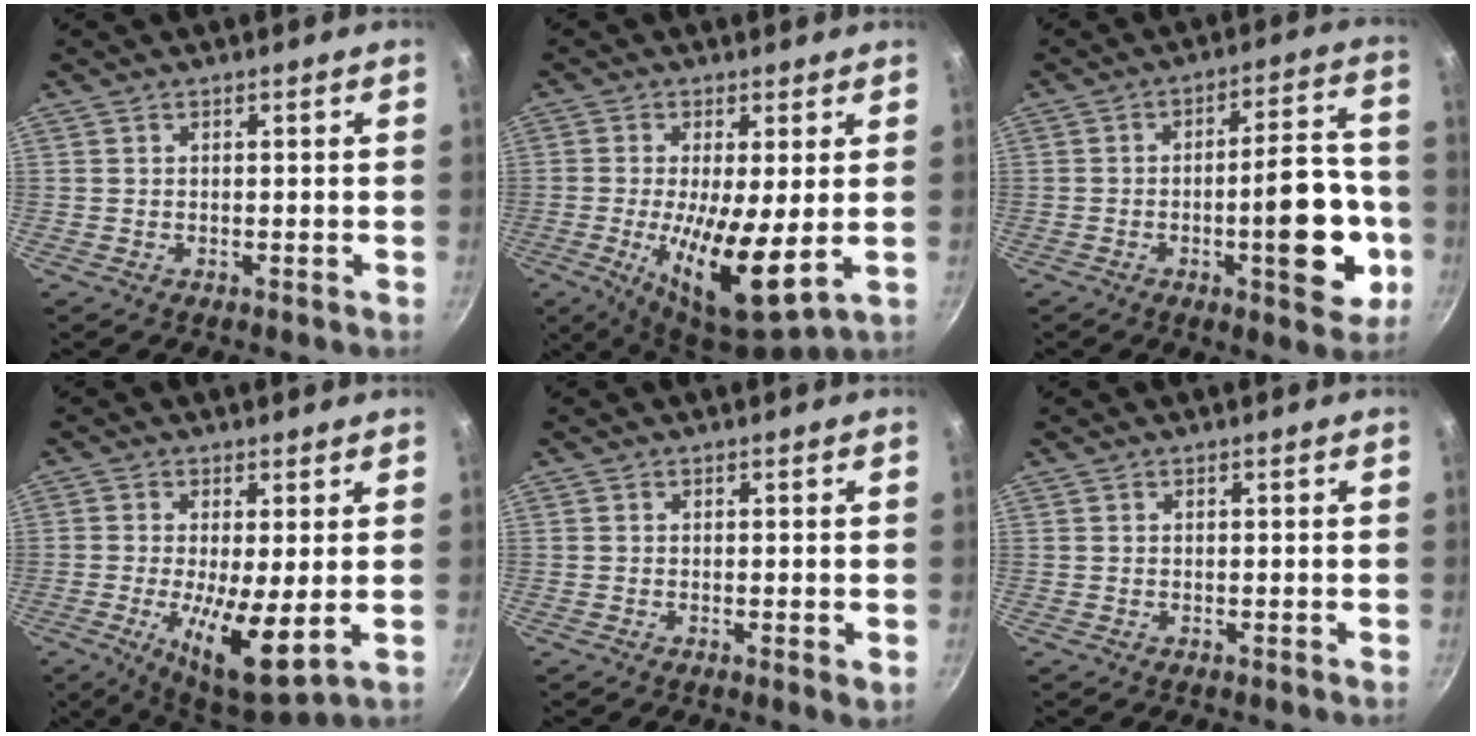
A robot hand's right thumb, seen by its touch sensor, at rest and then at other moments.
{"total": 13.3, "force": [-1.3, 3.7, 12.7], "torque": [-0.224, -0.020, -0.016]}
{"total": 16.0, "force": [-4.5, 5.7, 14.2], "torque": [-0.159, 0.034, -0.061]}
{"total": 11.9, "force": [-1.5, 3.4, 11.3], "torque": [-0.187, -0.020, -0.016]}
{"total": 1.4, "force": [-0.2, 0.2, 1.4], "torque": [-0.022, -0.006, -0.004]}
{"total": 0.0}